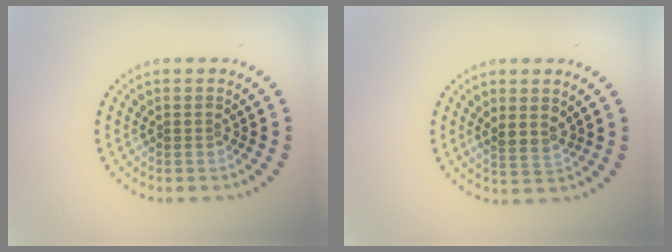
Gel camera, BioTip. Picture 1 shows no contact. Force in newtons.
{"total": 1.8, "press": 1.6, "slide": 0.9}